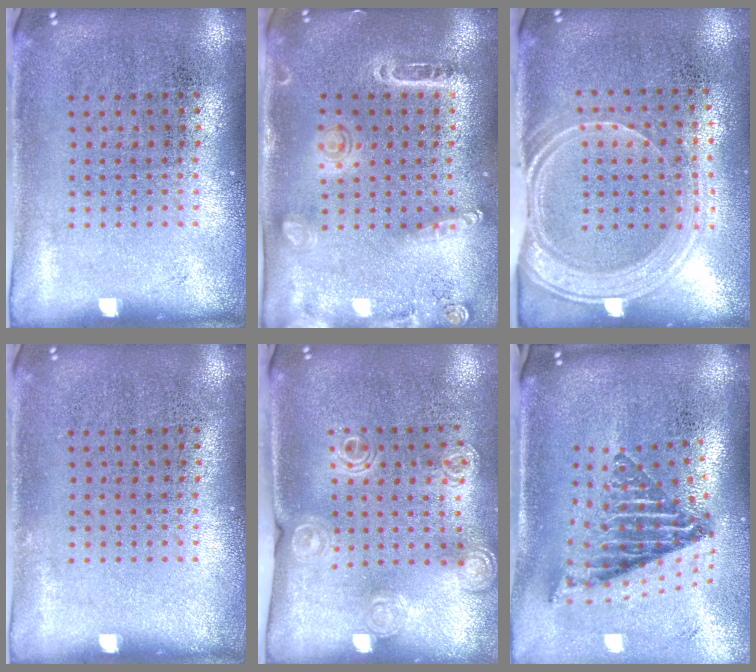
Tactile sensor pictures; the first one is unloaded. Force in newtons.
{"total": 1.6, "press": 1.5, "slide": 0.5}
{"total": 1.8, "press": 1.5, "slide": 0.9}
{"total": 0.0}
{"total": 1.4, "press": 1.4, "slide": 0.4}
{"total": 2.6, "press": 1.6, "slide": 2.0}